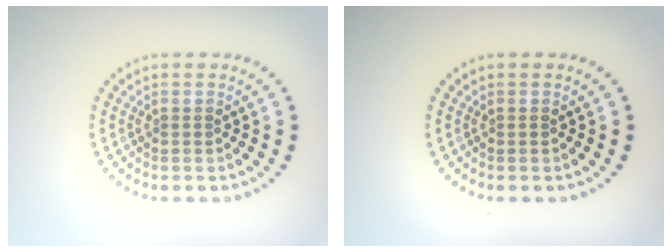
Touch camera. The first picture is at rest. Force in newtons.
{"total": 0.0}